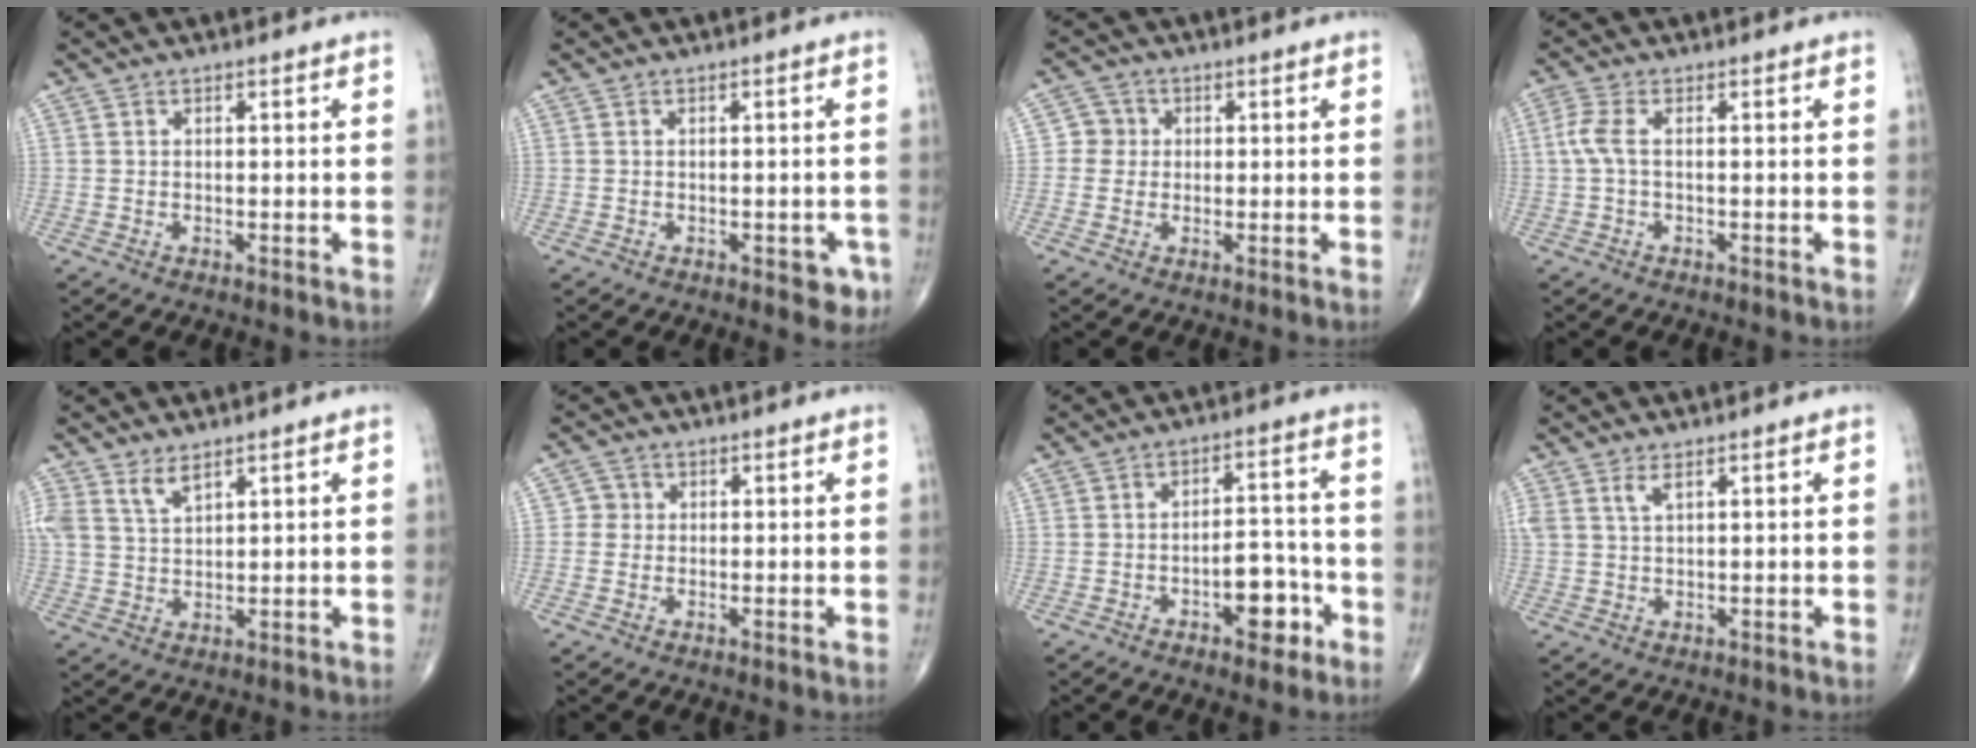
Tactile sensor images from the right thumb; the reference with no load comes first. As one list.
[{"total": 3.6, "force": [-1.5, 1.9, 2.7], "torque": [-0.009, 0.005, -0.015]}, {"total": 3.2, "force": [0.2, 3.2, 0.5], "torque": [0.018, 0.008, -0.005]}, {"total": 3.4, "force": [-0.1, 1.1, 3.2], "torque": [-0.093, 0.006, -0.005]}, {"total": 4.4, "force": [3.2, 1.8, 2.4], "torque": [-0.043, -0.015, 0.069]}, {"total": 2.1, "force": [0.0, 2.1, 0.4], "torque": [0.010, 0.006, -0.006]}, {"total": 8.7, "force": [-3.5, 4.9, 6.3], "torque": [-0.052, 0.035, -0.045]}, {"total": 2.3, "force": [1.4, 0.7, 1.7], "torque": [-0.040, 0.001, 0.034]}]